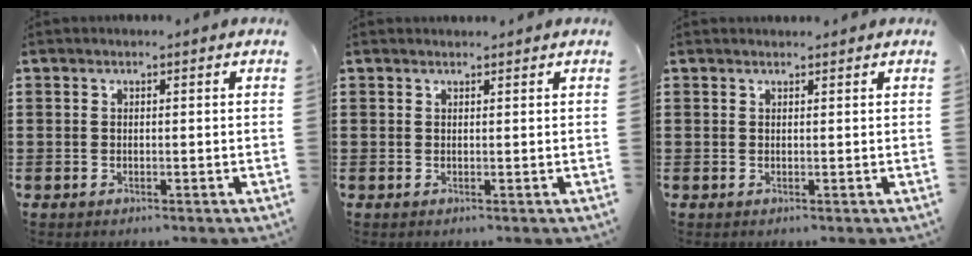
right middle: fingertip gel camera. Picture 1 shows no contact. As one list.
[{"total": 0.7, "force": [0.7, 0.2, 0.0], "torque": [0.006, -0.003, 0.012]}, {"total": 0.7, "force": [0.7, 0.1, 0.0], "torque": [0.007, -0.002, 0.012]}]